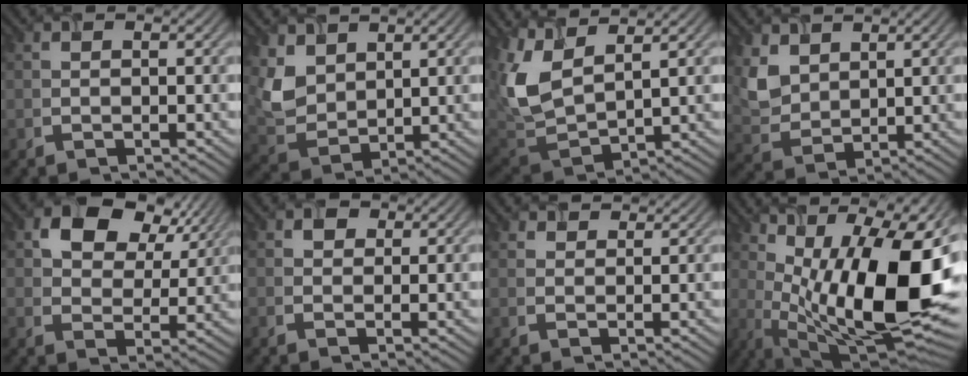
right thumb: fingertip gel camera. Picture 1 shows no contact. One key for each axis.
{"total": 5.8, "fx": 3.4, "fy": 3.9, "fz": 2.6, "tx": -0.082, "ty": -0.009, "tz": 0.081}
{"total": 9.3, "fx": 4.3, "fy": 4.5, "fz": 6.9, "tx": -0.191, "ty": 0.002, "tz": 0.093}
{"total": 4.9, "fx": 3.1, "fy": 3.3, "fz": 1.9, "tx": -0.064, "ty": -0.010, "tz": 0.078}
{"total": 9.0, "fx": 4.8, "fy": 6.0, "fz": 4.8, "tx": -0.089, "ty": -0.006, "tz": 0.085}
{"total": 1.4, "fx": 0.8, "fy": 1.0, "fz": 0.3, "tx": -0.003, "ty": -0.006, "tz": 0.020}
{"total": 1.9, "fx": 1.8, "fy": 0.5, "fz": -0.2, "tx": -0.005, "ty": -0.004, "tz": 0.043}
{"total": 20.0, "fx": 2.1, "fy": 8.5, "fz": 17.9, "tx": -0.272, "ty": 0.003, "tz": 0.043}